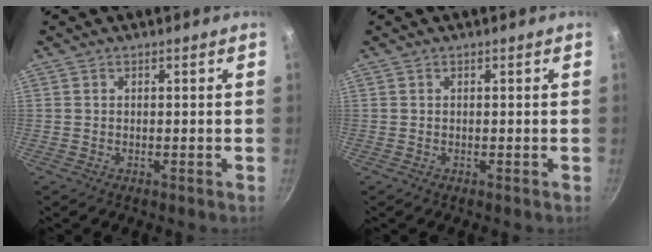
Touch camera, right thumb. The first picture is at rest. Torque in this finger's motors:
{"motor_torque": [-0.31, 0.04, -0.27, -0.12, 0.02]}